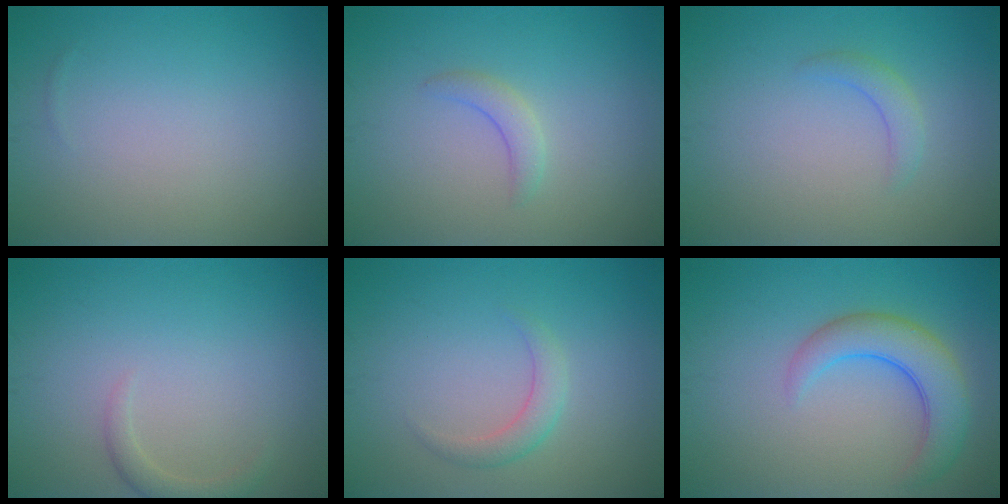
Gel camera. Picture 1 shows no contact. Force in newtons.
{"total": 1.6, "press": 1.6, "slide": 0.2}
{"total": 1.5, "press": 1.5, "slide": 0.2}
{"total": 1.4, "press": 1.4, "slide": 0.1}
{"total": 1.8, "press": 1.8, "slide": 0.0}
{"total": 4.7, "press": 4.7, "slide": 0.3}